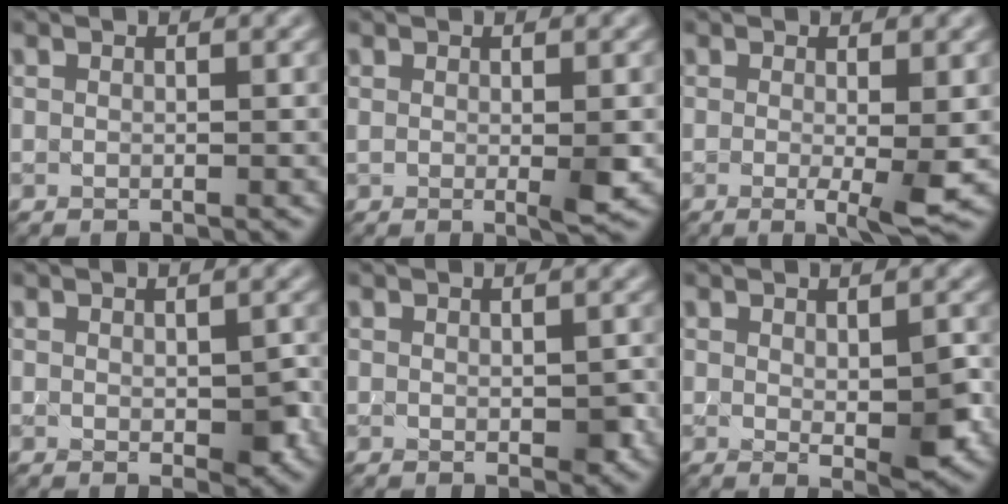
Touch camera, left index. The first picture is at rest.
{"total": 1.6, "force": [0.0, 0.0, 1.6], "torque": [-0.027, -0.007, 0.001]}
{"total": 3.1, "force": [-0.4, 0.3, 3.1], "torque": [-0.045, -0.012, -0.003]}
{"total": 2.4, "force": [-0.3, 0.9, 2.2], "torque": [-0.032, -0.004, 0.003]}
{"total": 1.5, "force": [-0.2, 0.4, 1.4], "torque": [-0.021, -0.003, 0.003]}
{"total": 3.3, "force": [-0.1, 0.8, 3.2], "torque": [-0.048, -0.004, 0.005]}